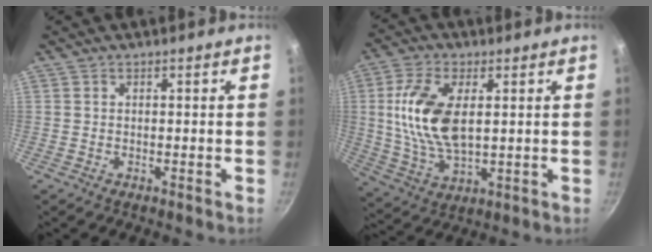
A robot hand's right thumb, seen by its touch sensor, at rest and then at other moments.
{"total": 14.2, "force": [2.3, 7.3, 11.9], "torque": [-0.229, -0.005, 0.047]}